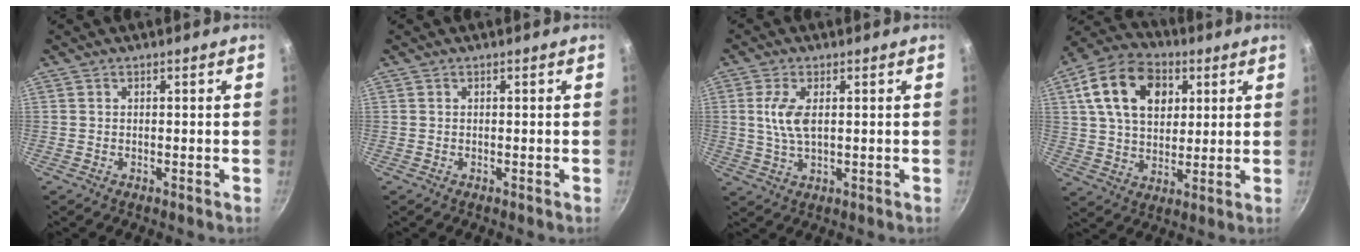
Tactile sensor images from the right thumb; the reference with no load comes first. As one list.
[{"total": 0.0}, {"total": 6.1, "force": [1.1, 2.8, 5.3], "torque": [-0.108, 0.000, 0.022]}, {"total": 17.1, "force": [5.6, 11.7, 11.1], "torque": [-0.170, 0.002, 0.087]}]